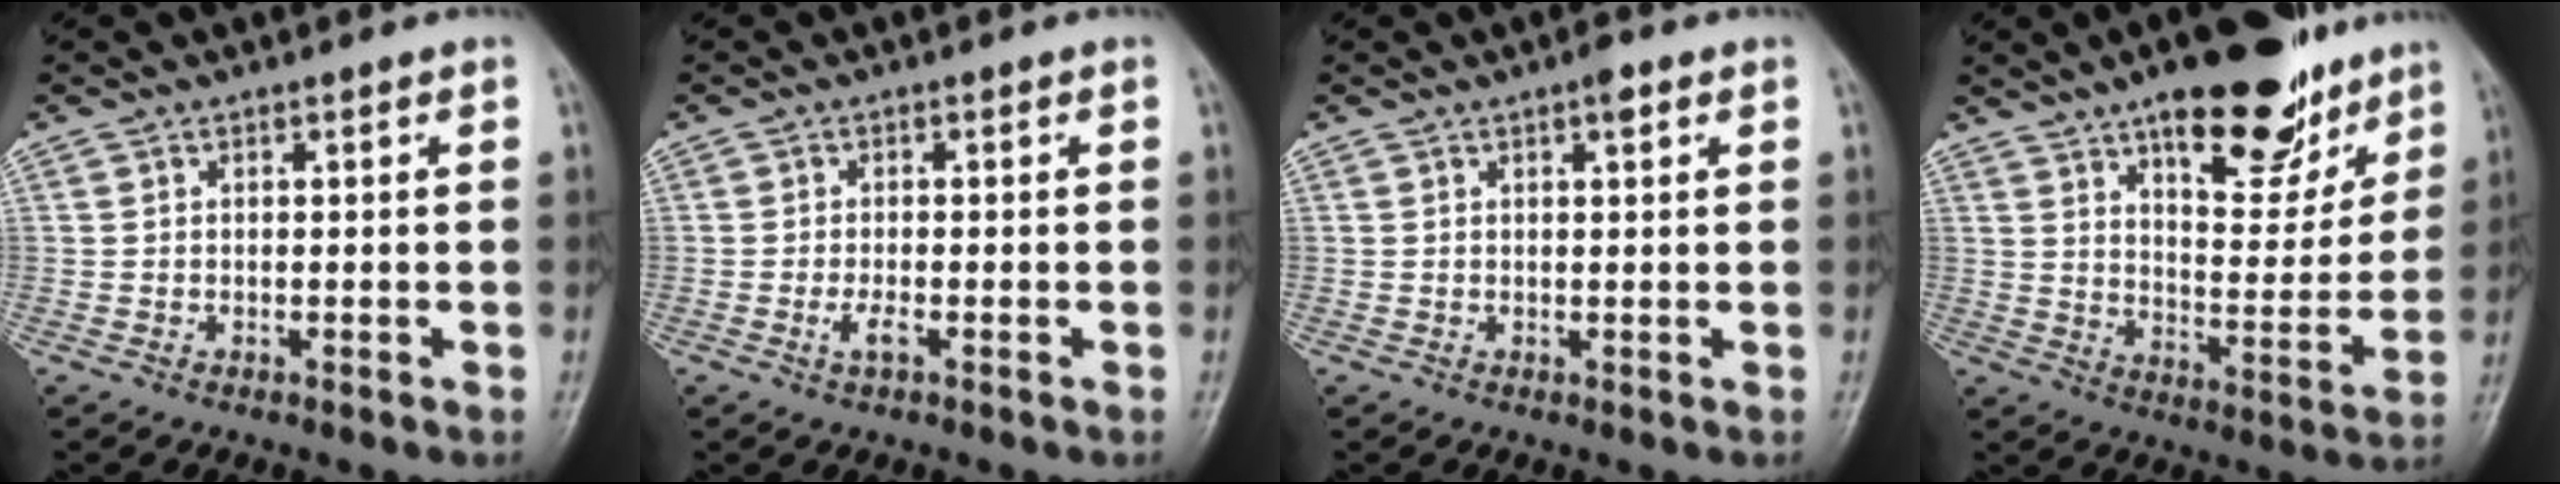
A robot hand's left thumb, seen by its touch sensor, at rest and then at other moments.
{"total": 2.1, "force": [-0.9, 0.8, 1.8], "torque": [-0.038, 0.001, -0.018]}
{"total": 2.2, "force": [1.1, 0.7, 1.7], "torque": [-0.021, -0.001, 0.013]}
{"total": 19.7, "force": [12.7, 7.8, 13.0], "torque": [-0.137, -0.067, 0.195]}